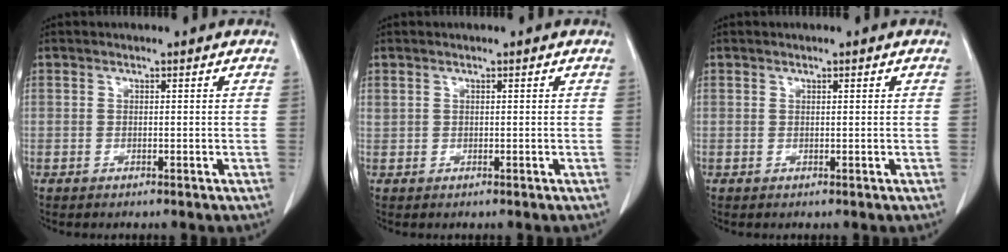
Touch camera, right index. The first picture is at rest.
{"total": 1.2, "force": [0.5, 0.9, 0.6], "torque": [-0.025, 0.012, 0.016]}
{"total": 0.7, "force": [0.4, 0.3, 0.5], "torque": [-0.012, 0.002, 0.008]}